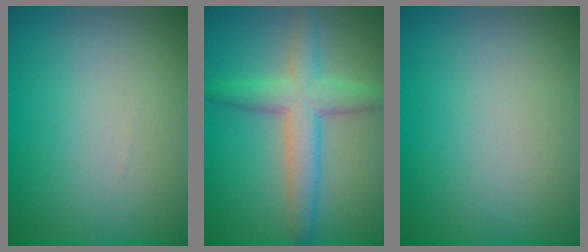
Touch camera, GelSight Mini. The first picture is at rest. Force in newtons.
{"total": 4.4, "press": 4.4, "slide": 0.2}
{"total": 0.0}